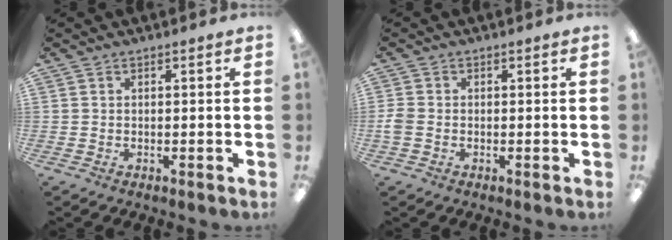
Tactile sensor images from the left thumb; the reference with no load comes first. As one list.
[{"total": 2.4, "force": [-0.5, 1.8, 1.5], "torque": [-0.032, 0.001, -0.009]}]